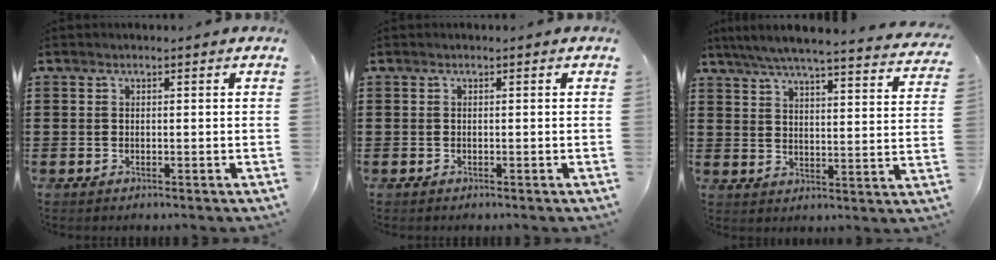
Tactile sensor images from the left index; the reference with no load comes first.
{"total": 0.0}
{"total": 5.6, "force": [5.0, -0.3, 2.5], "torque": [-0.070, -0.033, 0.082]}